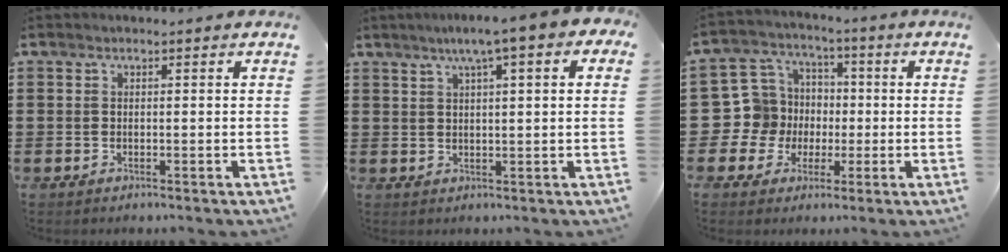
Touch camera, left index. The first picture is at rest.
{"total": 5.1, "force": [2.7, 0.1, 4.4], "torque": [-0.090, 0.000, 0.043]}
{"total": 9.5, "force": [-0.8, 9.3, 1.8], "torque": [-0.097, 0.009, -0.013]}